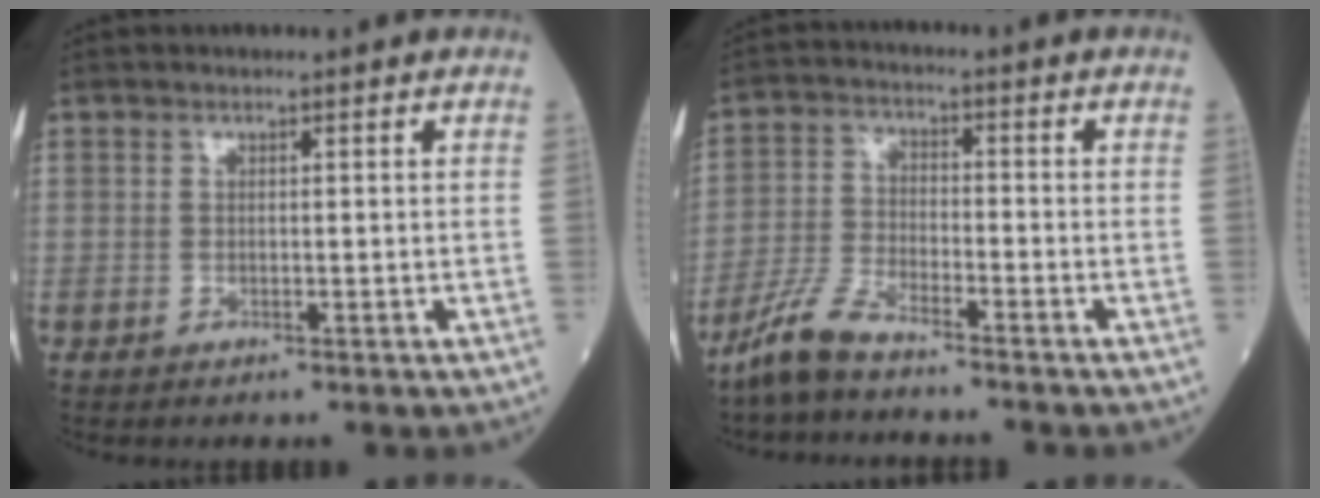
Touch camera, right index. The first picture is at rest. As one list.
[{"total": 6.5, "force": [-5.6, 1.2, 3.1], "torque": [-0.078, -0.013, -0.114]}]